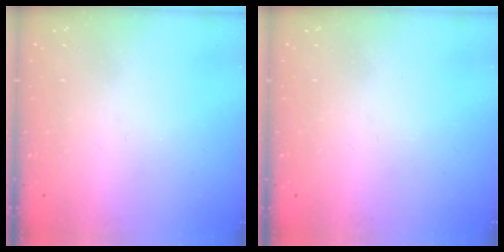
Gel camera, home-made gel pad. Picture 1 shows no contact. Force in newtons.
{"total": 0.0}